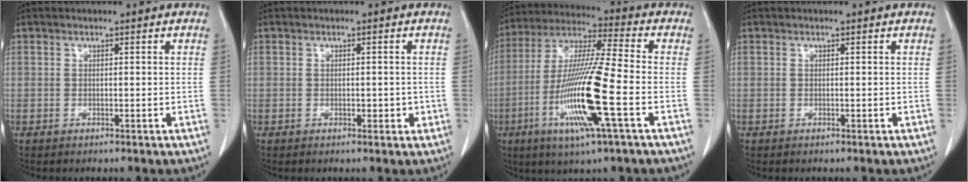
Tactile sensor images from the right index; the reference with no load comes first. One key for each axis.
{"total": 1.7, "fx": -0.3, "fy": 1.0, "fz": 1.4, "tx": -0.016, "ty": 0.002, "tz": 0.000}
{"total": 16.5, "fx": -5.1, "fy": 0.2, "fz": 15.7, "tx": -0.318, "ty": -0.017, "tz": -0.101}
{"total": 0.0}